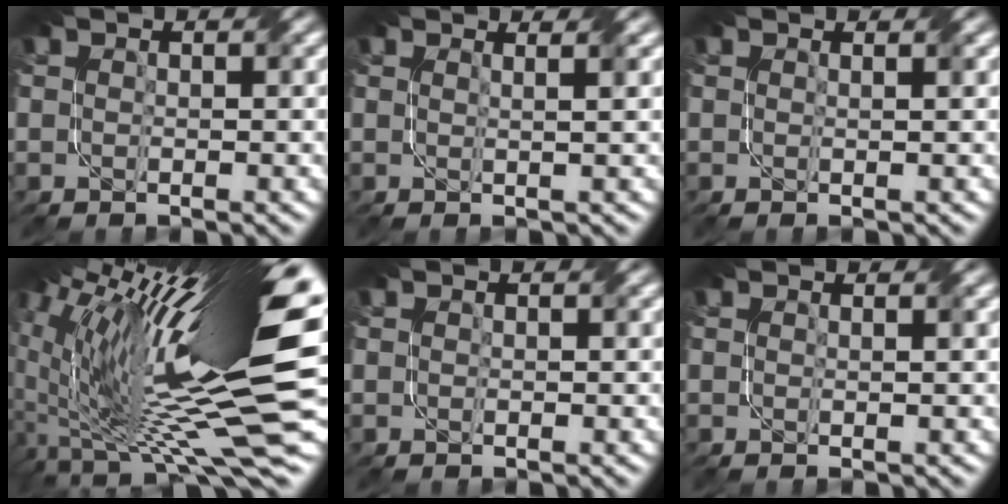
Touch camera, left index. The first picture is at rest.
{"total": 2.5, "force": [1.7, 0.5, 1.7], "torque": [0.002, 0.023, -0.010]}
{"total": 1.2, "force": [1.0, -0.6, 0.3], "torque": [-0.004, 0.001, 0.010]}
{"total": 17.8, "force": [0.7, 3.5, 17.5], "torque": [-0.286, -0.039, 0.031]}
{"total": 0.0}
{"total": 0.9, "force": [0.7, -0.6, 0.2], "torque": [-0.005, 0.000, 0.007]}